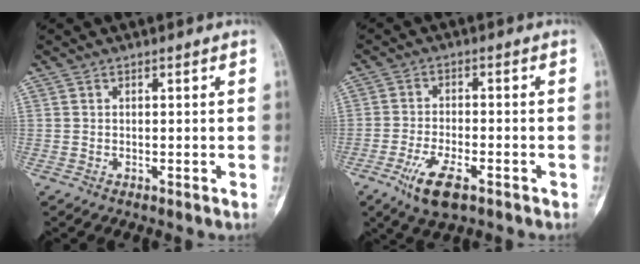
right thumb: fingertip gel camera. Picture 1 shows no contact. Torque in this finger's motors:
{"motor_torque": [1.08, 0.60, 0.64, -0.47, 0.28]}